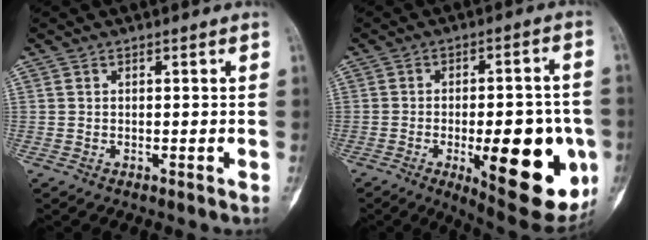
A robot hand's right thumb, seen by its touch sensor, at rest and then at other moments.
{"total": 21.9, "force": [-5.7, 8.1, 19.5], "torque": [-0.211, 0.002, -0.057]}